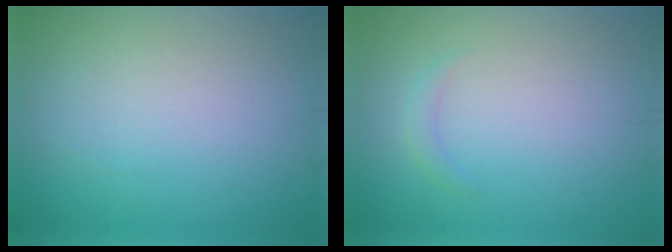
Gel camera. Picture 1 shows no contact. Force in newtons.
{"total": 0.9, "press": 0.9, "slide": 0.0}